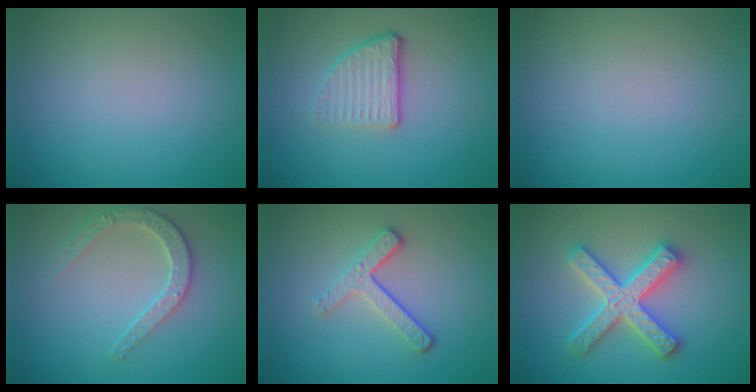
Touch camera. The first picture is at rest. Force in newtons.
{"total": 3.8, "press": 2.5, "slide": 2.9}
{"total": 0.0}
{"total": 2.7, "press": 2.7, "slide": 0.3}
{"total": 3.4, "press": 2.3, "slide": 2.5}
{"total": 5.0, "press": 5.0, "slide": 0.8}